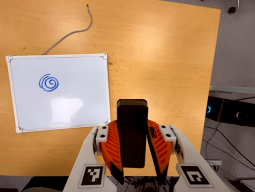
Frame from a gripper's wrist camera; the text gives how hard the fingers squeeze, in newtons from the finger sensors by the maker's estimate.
{"total": 10.8, "left": 8.6, "right": 13.1}